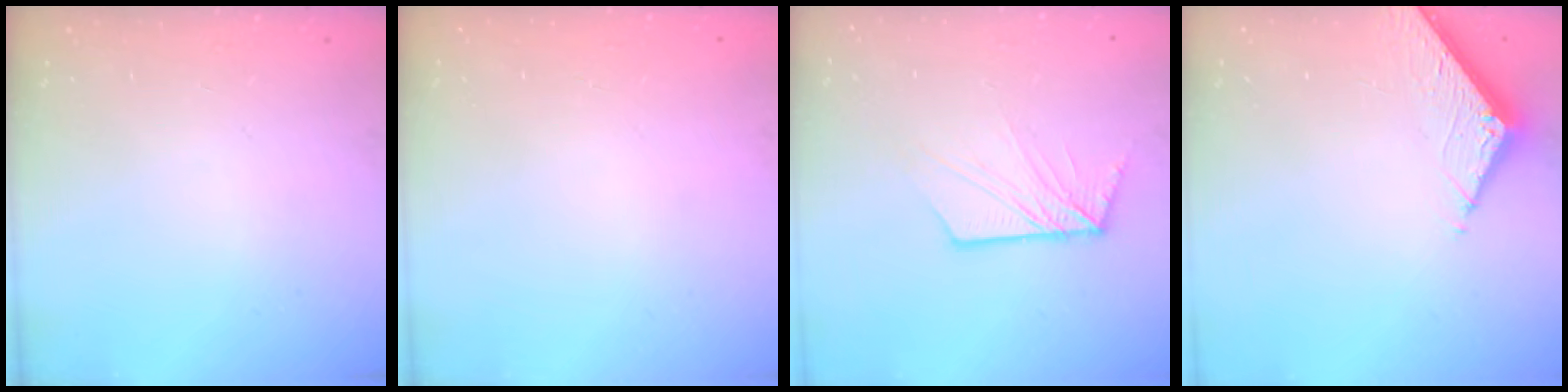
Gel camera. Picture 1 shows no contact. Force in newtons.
{"total": 0.0}
{"total": 10.2, "press": 10.1, "slide": 1.1}
{"total": 5.8, "press": 5.8, "slide": 0.3}